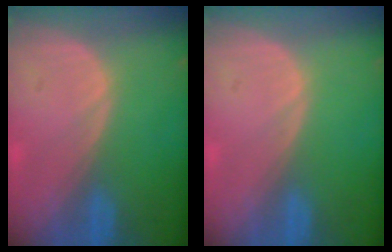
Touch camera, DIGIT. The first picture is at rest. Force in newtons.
{"total": 0.0}